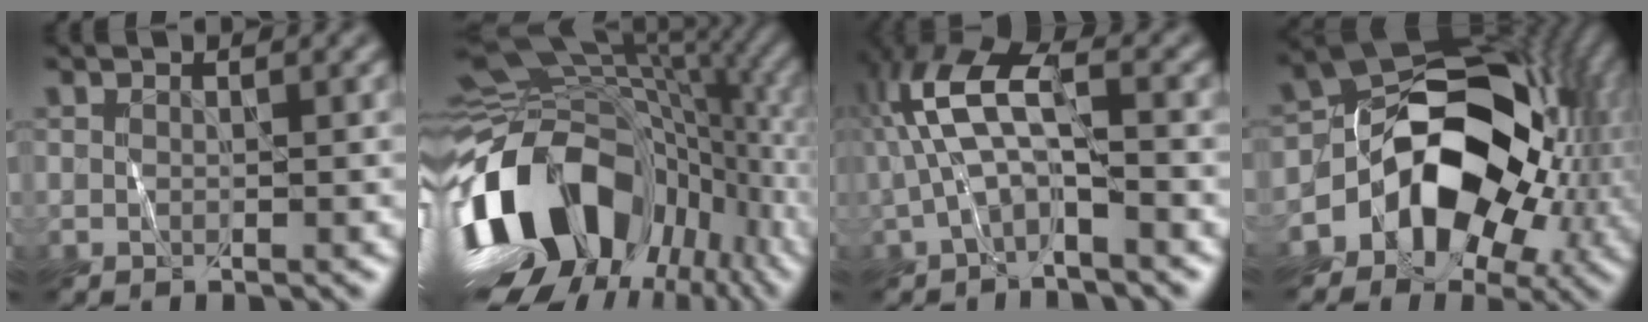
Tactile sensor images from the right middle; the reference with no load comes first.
{"total": 17.9, "force": [-4.8, 12.1, 12.2], "torque": [-0.249, -0.004, -0.089]}
{"total": 5.5, "force": [-0.7, 2.0, 5.0], "torque": [-0.112, 0.027, -0.019]}
{"total": 12.4, "force": [-3.5, 8.9, 7.9], "torque": [-0.095, 0.008, -0.071]}